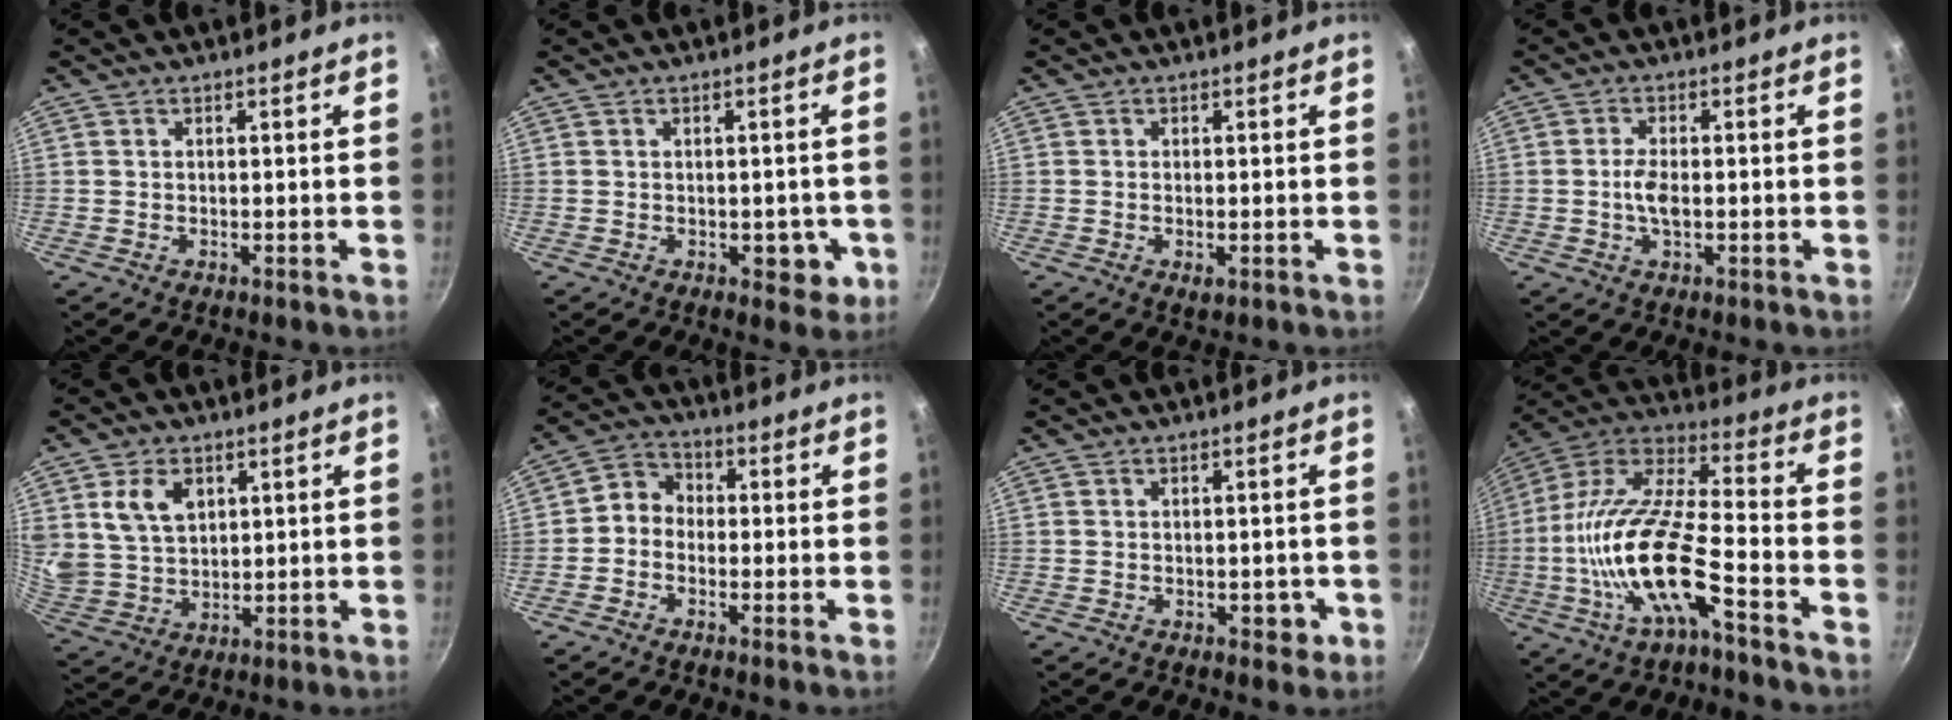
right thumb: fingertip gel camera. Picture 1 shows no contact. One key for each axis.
{"total": 4.6, "fx": -1.0, "fy": 3.0, "fz": 3.3, "tx": -0.011, "ty": 0.006, "tz": -0.011}
{"total": 1.6, "fx": -0.4, "fy": 0.9, "fz": 1.3, "tx": -0.023, "ty": -0.004, "tz": -0.005}
{"total": 3.7, "fx": -0.4, "fy": 1.8, "fz": 3.2, "tx": -0.062, "ty": 0.006, "tz": -0.011}
{"total": 9.8, "fx": 3.6, "fy": 6.9, "fz": 5.9, "tx": -0.093, "ty": -0.017, "tz": 0.080}
{"total": 5.1, "fx": -1.1, "fy": 4.3, "fz": 2.4, "tx": -0.019, "ty": 0.024, "tz": -0.038}
{"total": 2.7, "fx": -0.8, "fy": 1.8, "fz": 1.8, "tx": 0.003, "ty": 0.010, "tz": -0.007}
{"total": 19.0, "fx": -7.0, "fy": 6.0, "fz": 16.6, "tx": -0.314, "ty": 0.050, "tz": -0.149}